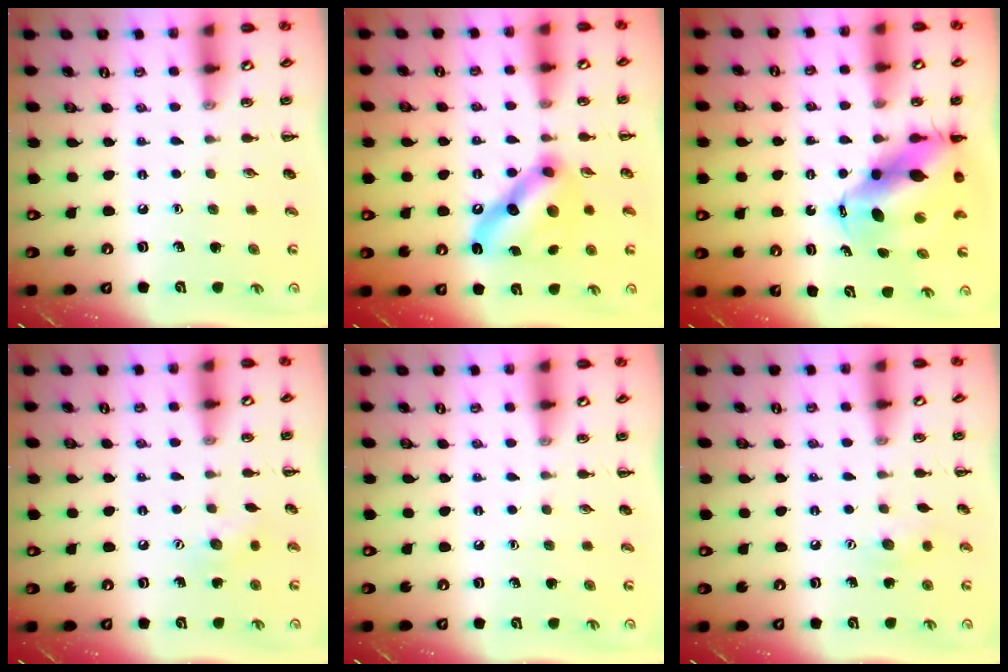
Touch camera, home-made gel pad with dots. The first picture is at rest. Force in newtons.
{"total": 13.8, "press": 13.7, "slide": 1.3}
{"total": 11.9, "press": 11.5, "slide": 3.2}
{"total": 5.5, "press": 5.5, "slide": 1.0}
{"total": 0.0}
{"total": 6.5, "press": 6.3, "slide": 1.4}